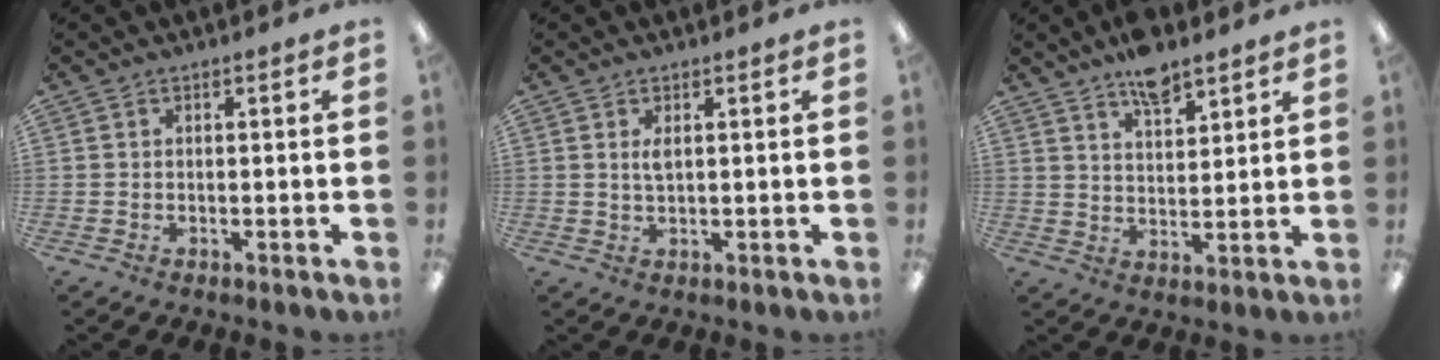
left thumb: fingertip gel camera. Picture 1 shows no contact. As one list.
[{"total": 2.1, "force": [0.9, 0.7, 1.7], "torque": [-0.038, 0.003, 0.015]}, {"total": 7.9, "force": [6.2, 3.0, 3.7], "torque": [-0.057, -0.036, 0.109]}]